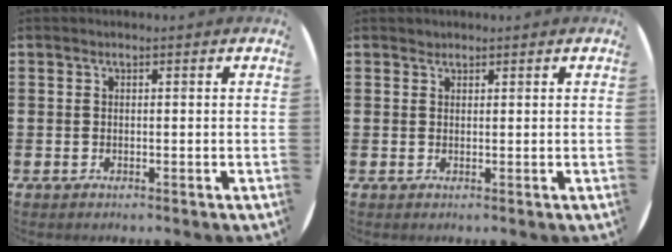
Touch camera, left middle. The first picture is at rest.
{"total": 0.7, "force": [0.6, 0.2, -0.1], "torque": [0.003, 0.003, 0.012]}